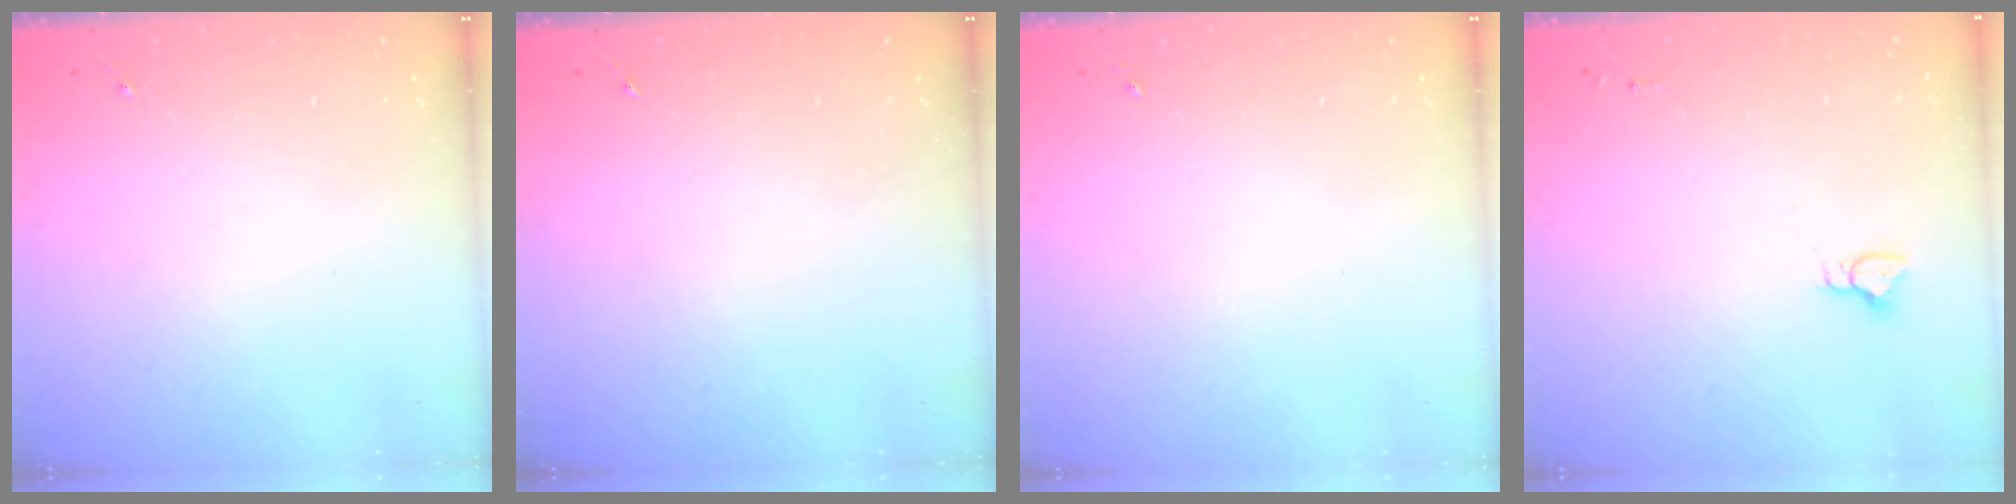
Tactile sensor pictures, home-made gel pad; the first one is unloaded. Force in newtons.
{"total": 0.0}
{"total": 0.0}
{"total": 3.2, "press": 3.2, "slide": 0.2}